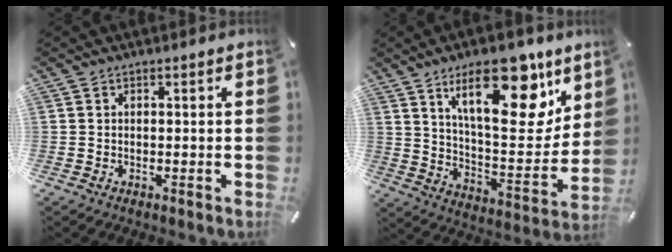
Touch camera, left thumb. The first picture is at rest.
{"total": 23.7, "force": [13.6, 9.9, 16.6], "torque": [-0.239, -0.076, 0.220]}